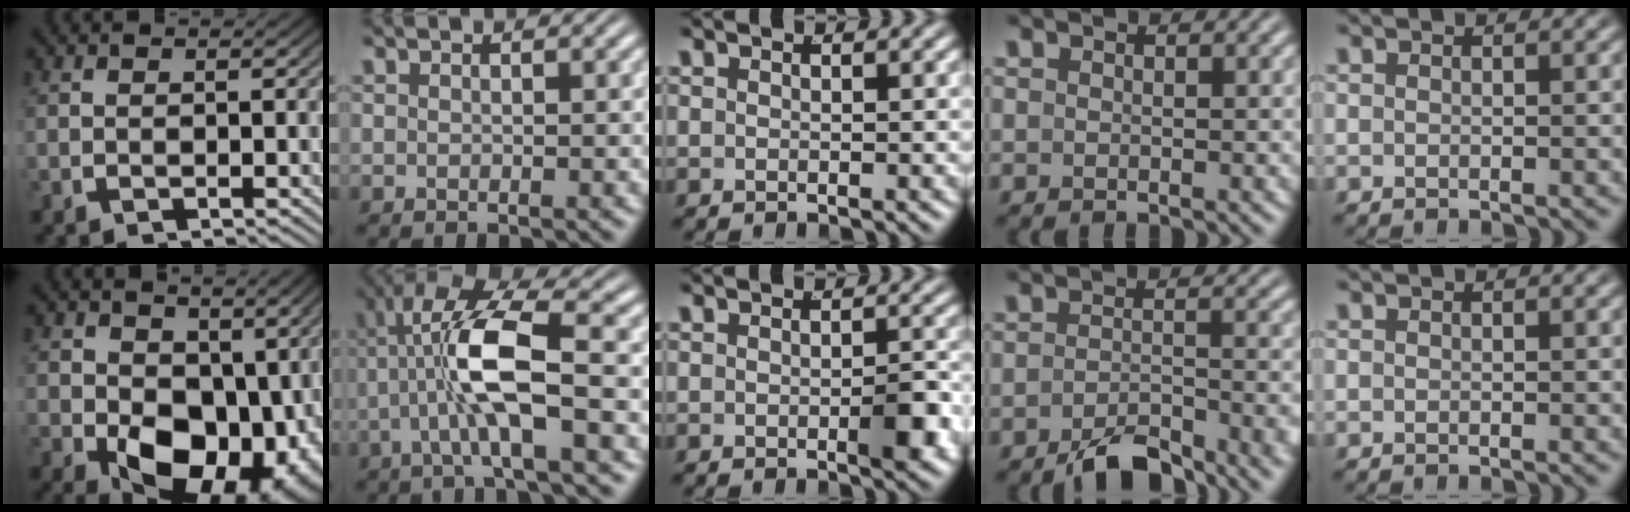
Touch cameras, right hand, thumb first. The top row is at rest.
{"thumb": {"total": 12.2, "force": [-1.2, 8.4, 8.8], "torque": [-0.148, -0.065, 0.011]}, "index": {"total": 6.9, "force": [0.8, 2.6, 6.4], "torque": [-0.130, -0.004, 0.012]}, "middle": {"total": 2.3, "force": [-0.7, 0.8, 2.0], "torque": [-0.030, -0.005, -0.014]}, "ring": {"total": 4.1, "force": [-3.5, 0.6, 2.0], "torque": [-0.029, -0.006, -0.059]}}